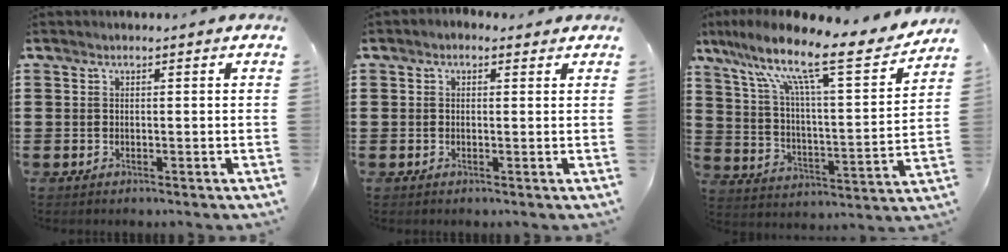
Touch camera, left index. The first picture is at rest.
{"total": 0.9, "force": [0.1, 0.7, 0.5], "torque": [-0.012, 0.006, 0.000]}
{"total": 13.8, "force": [9.9, 2.1, 9.4], "torque": [-0.198, -0.059, 0.156]}